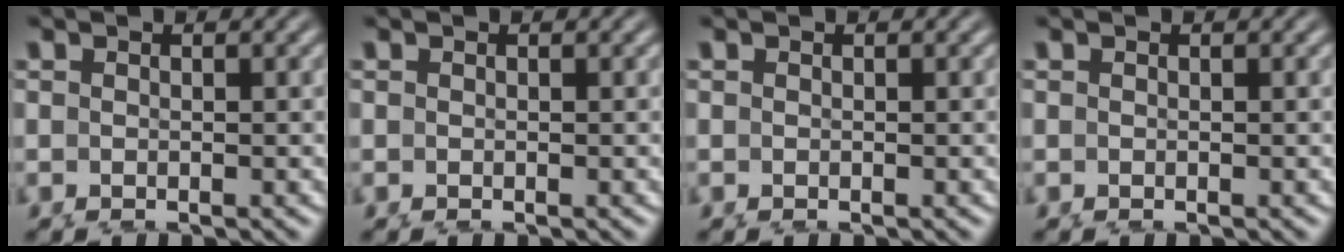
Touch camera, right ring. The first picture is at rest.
{"total": 0.0}
{"total": 0.0}
{"total": 0.0}